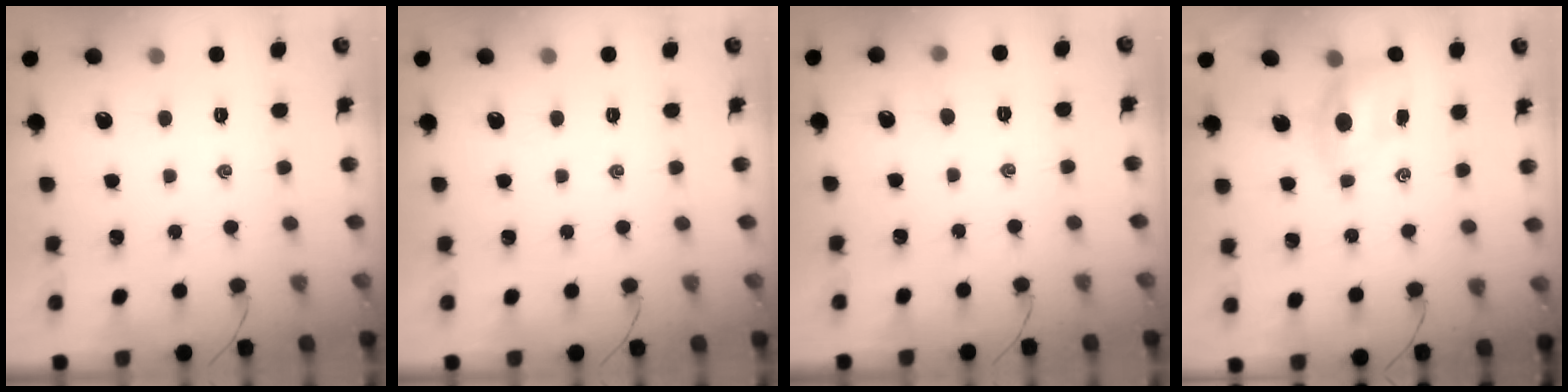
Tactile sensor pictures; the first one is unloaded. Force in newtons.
{"total": 0.0}
{"total": 2.4, "press": 2.3, "slide": 0.7}
{"total": 5.3, "press": 5.2, "slide": 1.3}